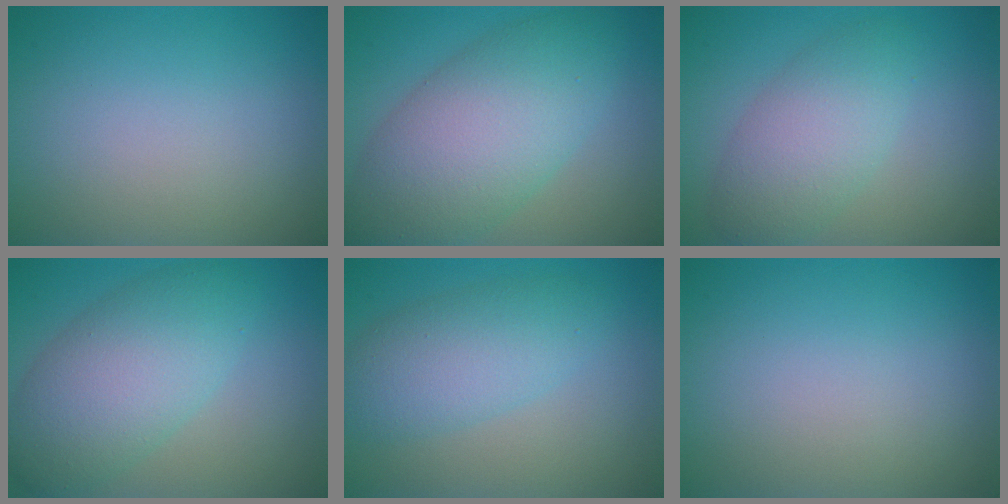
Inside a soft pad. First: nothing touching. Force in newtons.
{"total": 9.1, "press": 9.1, "slide": 0.0}
{"total": 4.7, "press": 4.7, "slide": 0.1}
{"total": 7.0, "press": 7.0, "slide": 0.3}
{"total": 4.8, "press": 4.8, "slide": 0.1}
{"total": 0.0}